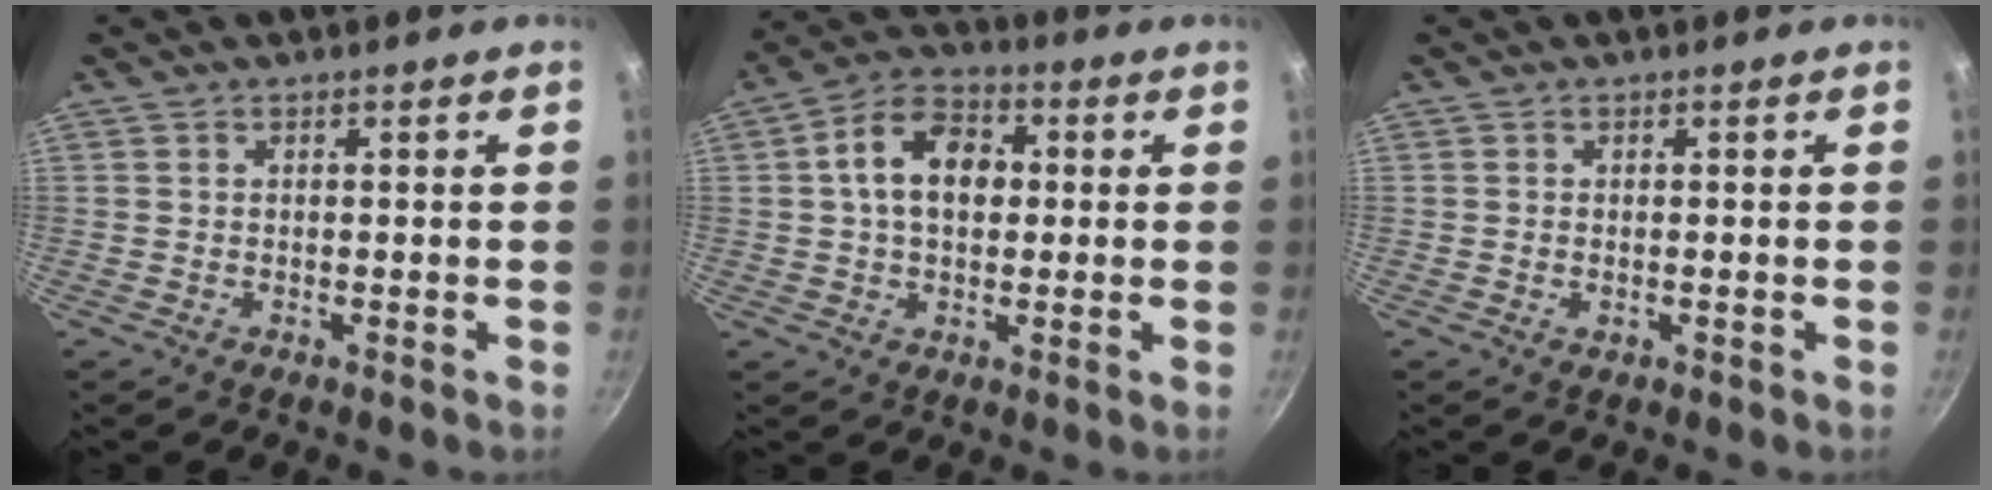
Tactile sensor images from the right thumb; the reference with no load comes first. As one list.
[{"total": 11.5, "force": [1.5, 7.9, 8.2], "torque": [-0.109, 0.022, 0.009]}, {"total": 1.0, "force": [-0.2, 0.6, 0.8], "torque": [-0.013, 0.000, -0.003]}]